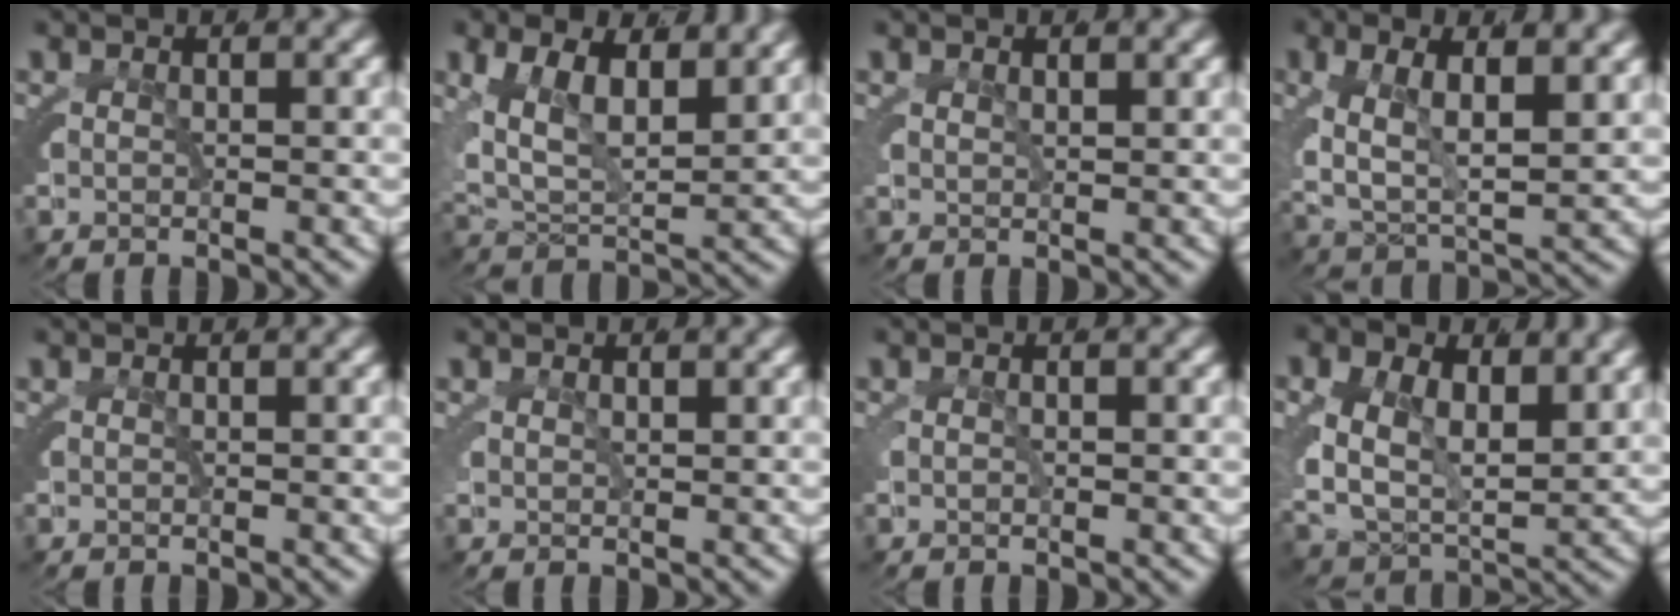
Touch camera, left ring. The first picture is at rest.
{"total": 8.4, "force": [1.4, 5.9, 5.8], "torque": [-0.118, -0.017, 0.027]}
{"total": 1.2, "force": [1.0, 0.4, 0.5], "torque": [-0.013, -0.004, 0.023]}
{"total": 7.4, "force": [0.9, 4.7, 5.6], "torque": [-0.118, -0.014, 0.021]}
{"total": 0.0}
{"total": 1.0, "force": [0.7, 0.5, 0.4], "torque": [-0.012, -0.003, 0.016]}
{"total": 0.0}
{"total": 9.4, "force": [1.0, 7.3, 5.8], "torque": [-0.124, -0.028, 0.018]}